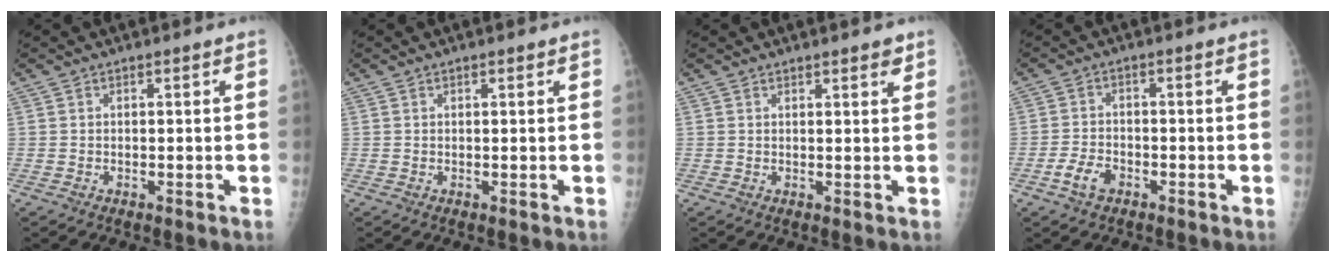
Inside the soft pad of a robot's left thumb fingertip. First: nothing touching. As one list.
[{"total": 0.7, "force": [0.4, 0.3, 0.5], "torque": [-0.009, 0.000, 0.005]}, {"total": 2.1, "force": [1.6, 0.6, 1.3], "torque": [-0.011, -0.007, 0.019]}, {"total": 4.2, "force": [-2.3, 2.5, 2.4], "torque": [-0.044, 0.015, -0.043]}]